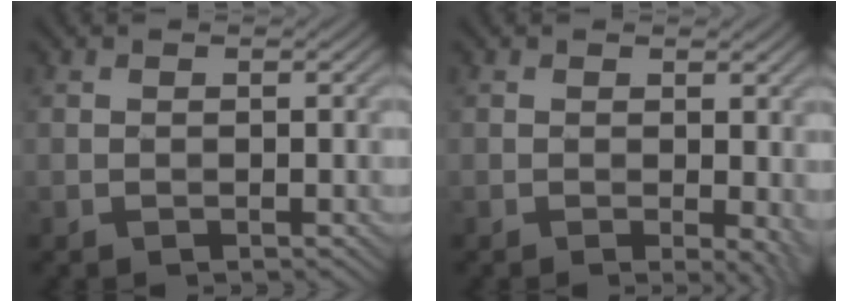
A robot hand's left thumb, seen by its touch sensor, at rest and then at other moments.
{"total": 3.0, "force": [-0.2, 1.1, 2.8], "torque": [-0.034, -0.003, -0.003]}